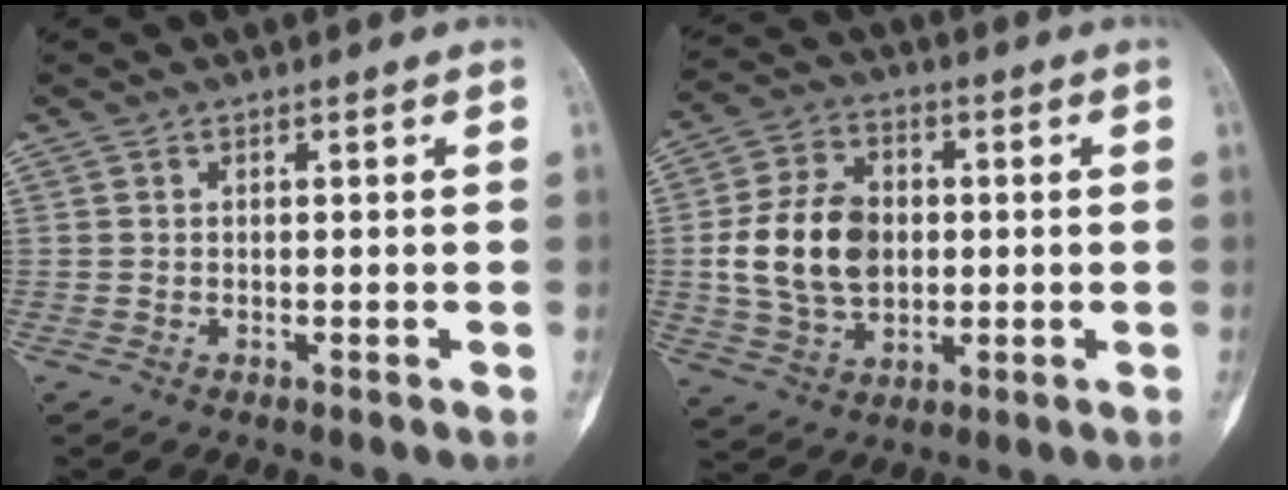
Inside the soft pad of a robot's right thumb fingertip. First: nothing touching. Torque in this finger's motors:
{"motor_torque": [1.70, 1.70, 0.87, -0.77, 0.40]}